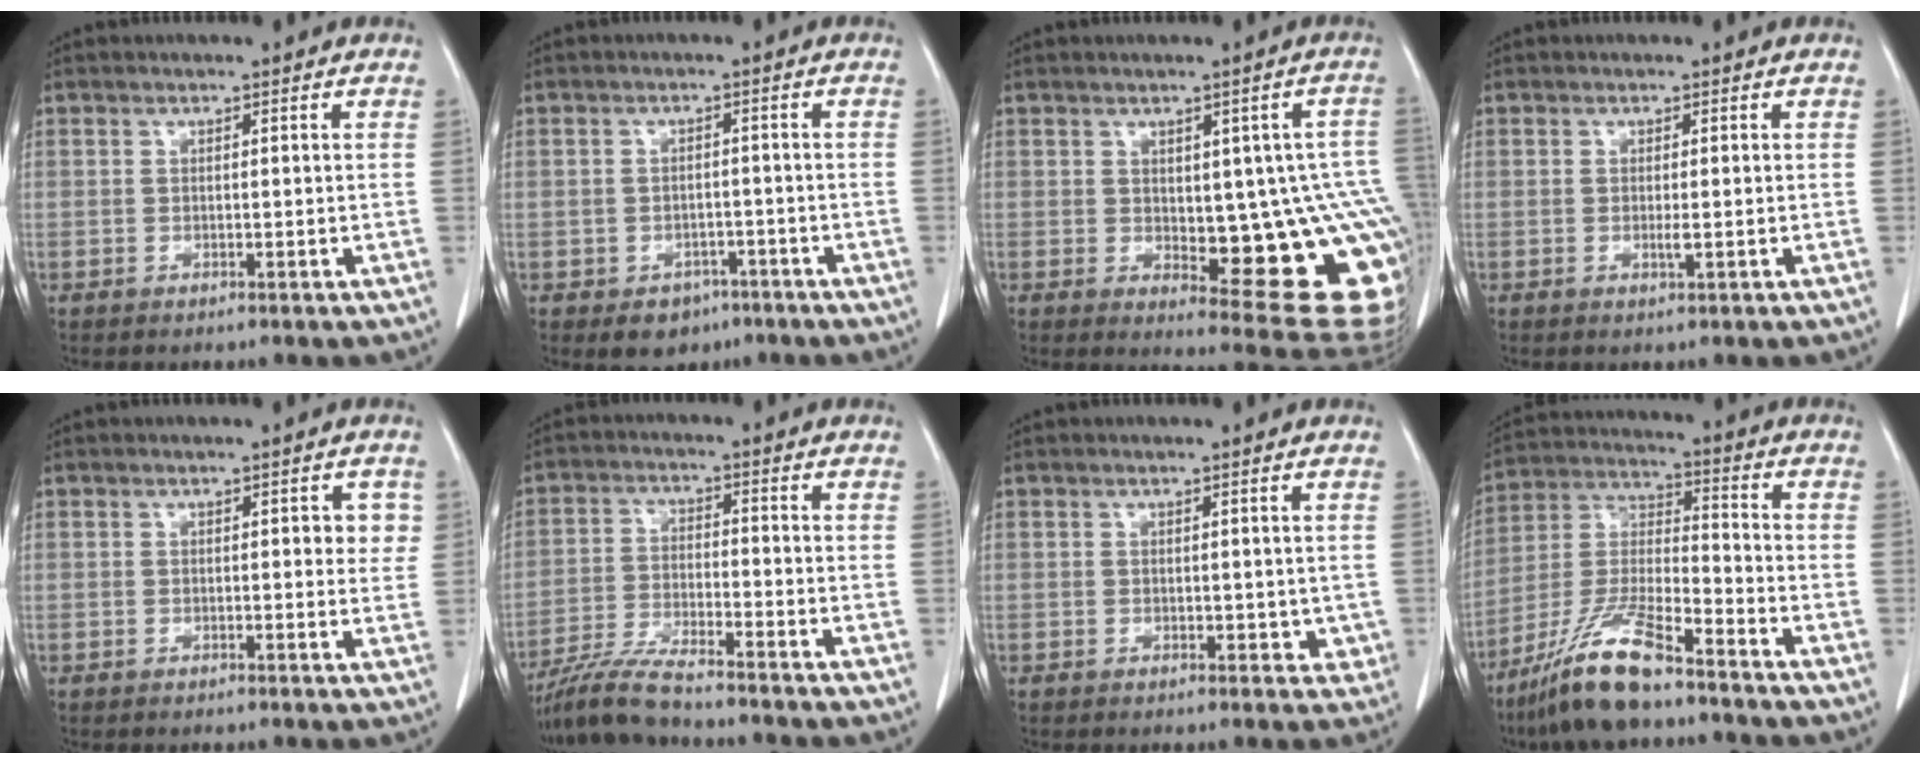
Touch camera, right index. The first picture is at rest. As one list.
[{"total": 4.6, "force": [-2.7, 3.5, 1.4], "torque": [-0.012, 0.006, -0.029]}, {"total": 17.1, "force": [-2.3, 6.0, 15.8], "torque": [-0.117, 0.014, -0.006]}, {"total": 1.5, "force": [-0.2, 0.0, 1.5], "torque": [-0.030, -0.005, -0.005]}, {"total": 3.1, "force": [0.8, 1.5, 2.6], "torque": [-0.022, 0.006, 0.006]}, {"total": 8.2, "force": [-7.4, 0.0, 3.7], "torque": [-0.077, -0.021, -0.139]}, {"total": 2.6, "force": [0.1, 1.8, 1.8], "torque": [-0.008, -0.002, 0.003]}, {"total": 12.9, "force": [-9.5, 1.7, 8.6], "torque": [-0.183, -0.018, -0.177]}]